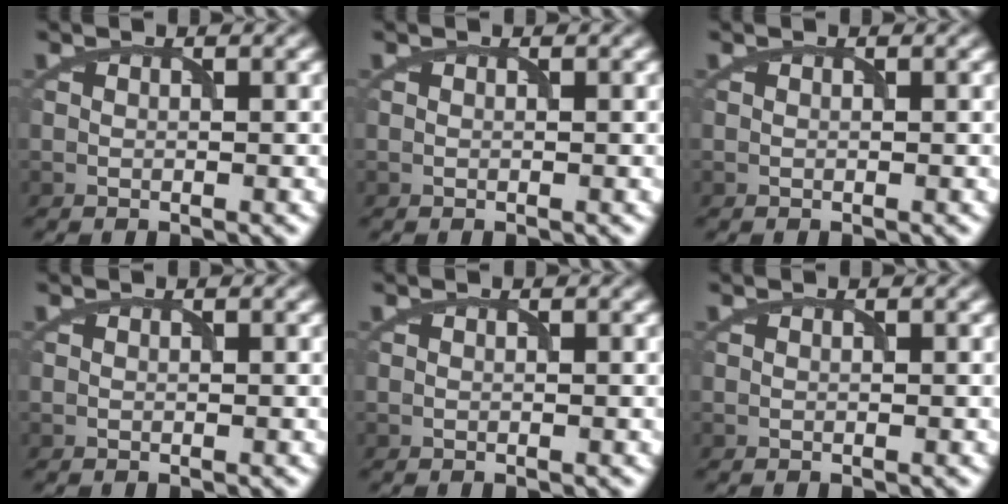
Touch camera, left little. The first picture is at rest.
{"total": 0.0}
{"total": 0.0}
{"total": 0.0}
{"total": 0.0}
{"total": 0.0}